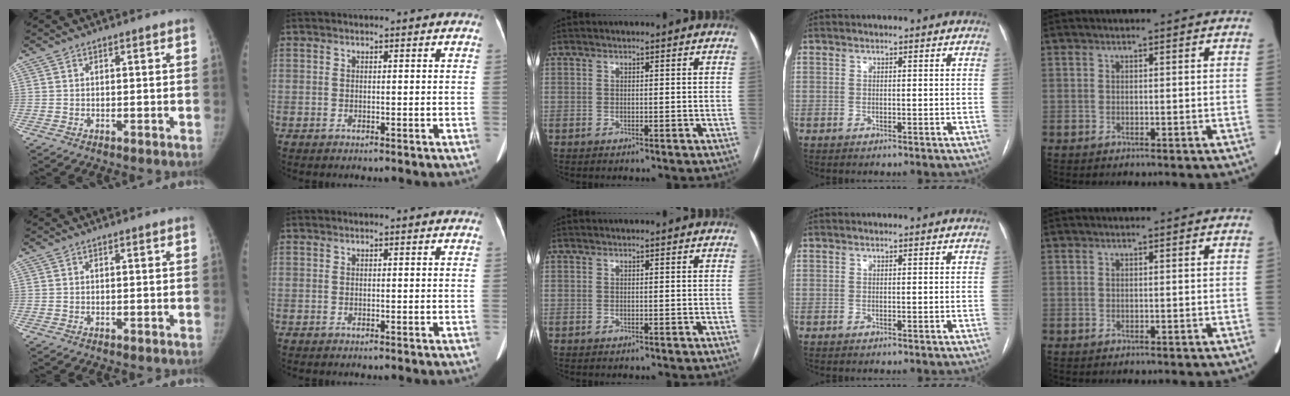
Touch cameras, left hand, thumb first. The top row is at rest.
{}